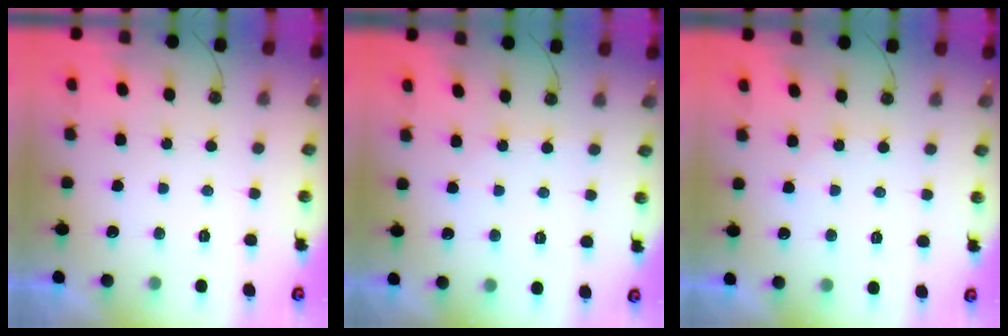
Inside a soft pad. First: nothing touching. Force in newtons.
{"total": 3.2, "press": 3.1, "slide": 0.4}
{"total": 3.0, "press": 3.0, "slide": 0.6}